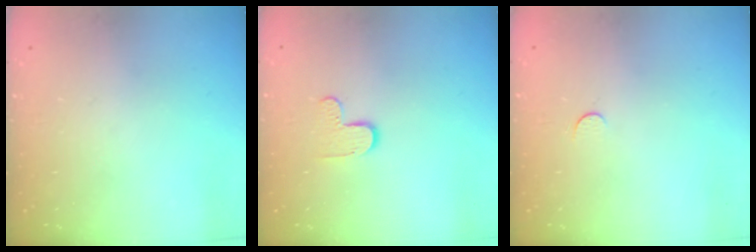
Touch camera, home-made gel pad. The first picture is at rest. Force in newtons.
{"total": 4.7, "press": 4.6, "slide": 0.4}
{"total": 3.1, "press": 3.1, "slide": 0.4}